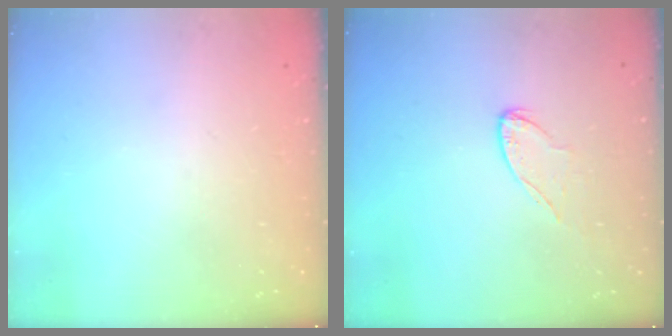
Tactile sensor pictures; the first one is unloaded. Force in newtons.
{"total": 5.9, "press": 5.9, "slide": 0.6}